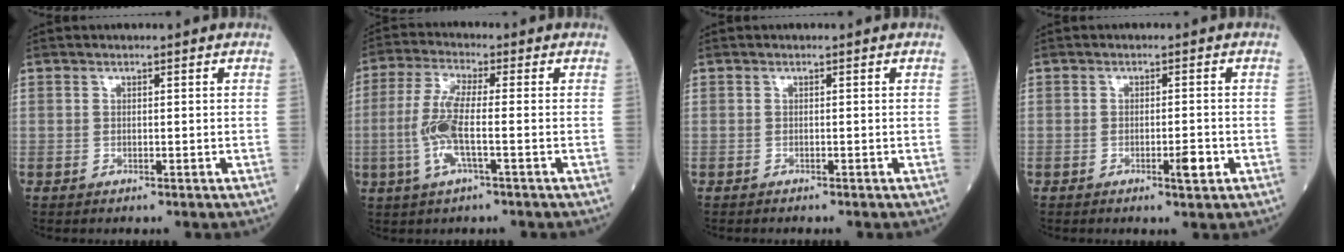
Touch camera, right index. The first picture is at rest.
{"total": 7.5, "force": [-1.5, 0.7, 7.3], "torque": [-0.162, 0.000, -0.033]}
{"total": 0.0}
{"total": 2.4, "force": [-0.9, 0.4, 2.2], "torque": [-0.034, -0.001, -0.010]}